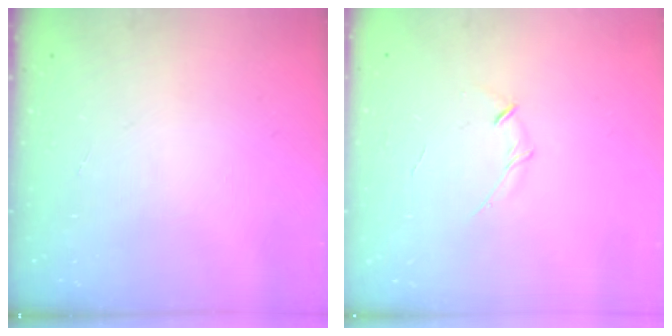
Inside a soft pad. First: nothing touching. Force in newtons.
{"total": 3.5, "press": 3.3, "slide": 1.0}